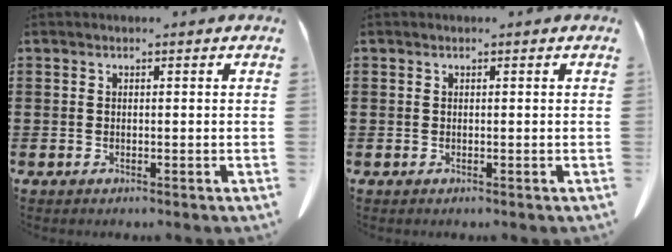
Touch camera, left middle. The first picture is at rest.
{"total": 0.0}